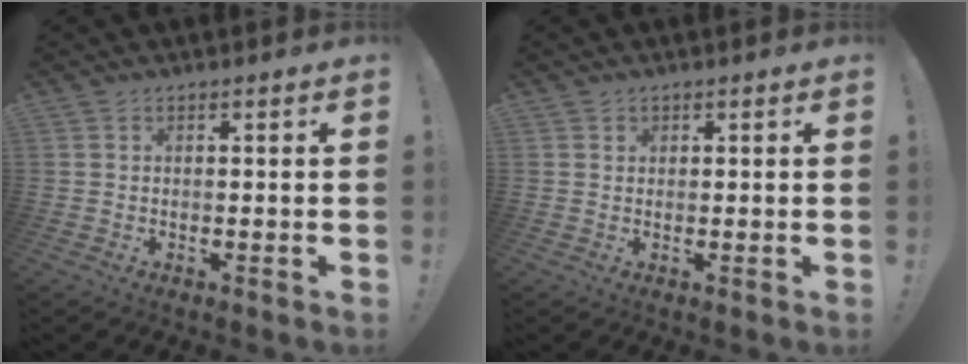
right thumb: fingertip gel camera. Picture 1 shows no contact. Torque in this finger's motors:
{"motor_torque": [0.03, 0.32, 0.16, -0.06, -0.06]}